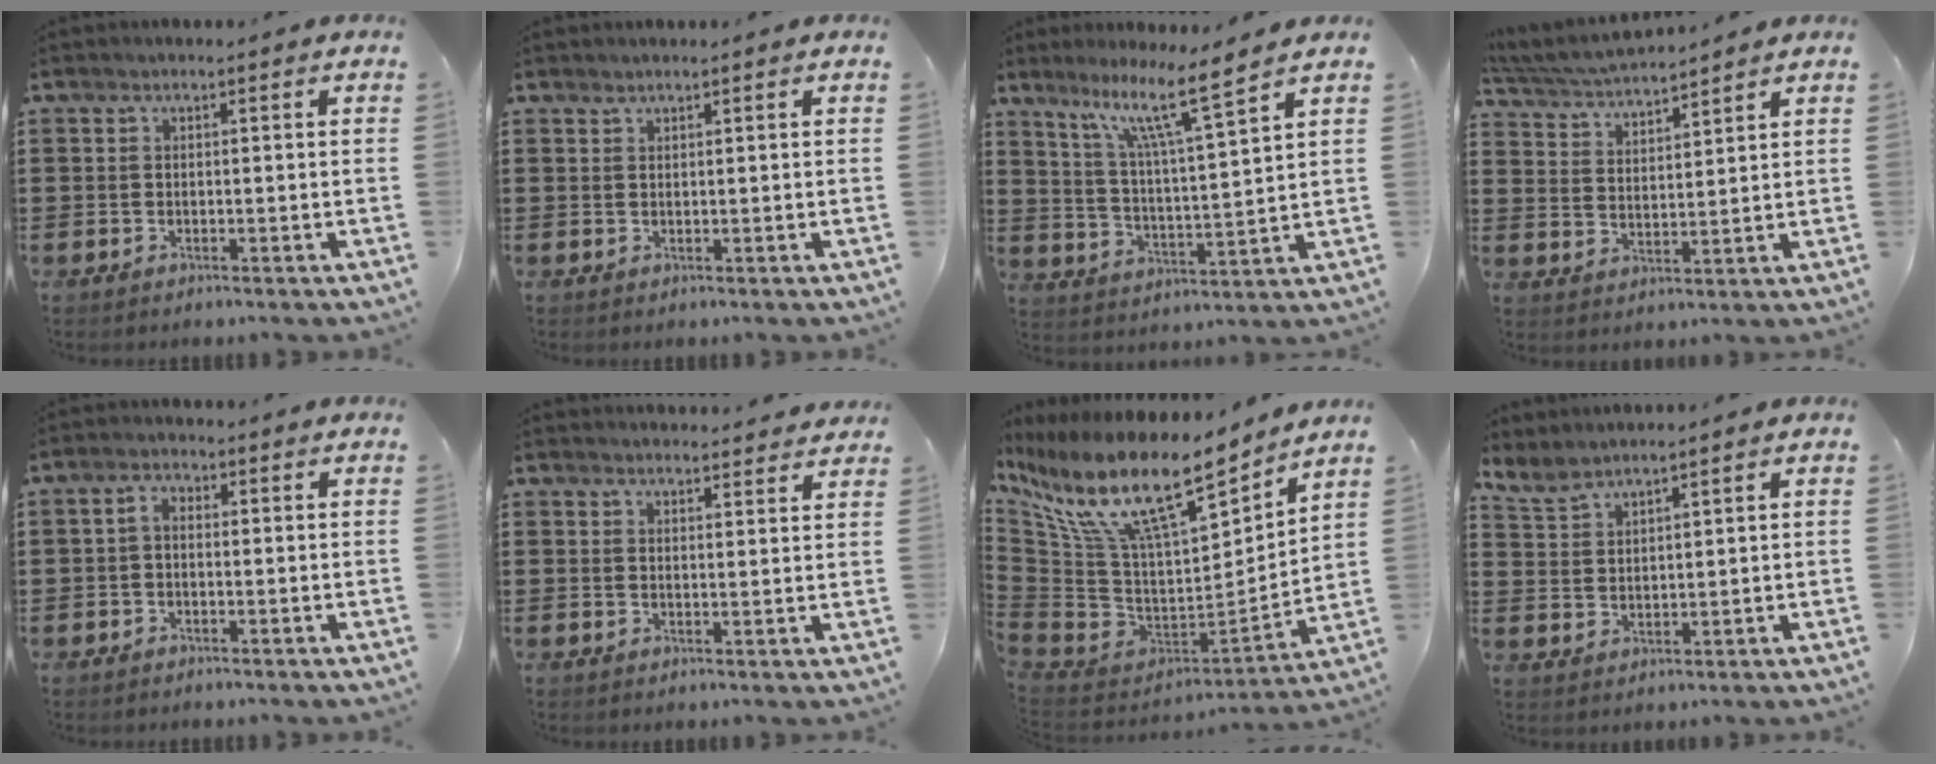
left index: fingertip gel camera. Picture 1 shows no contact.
{"total": 0.9, "force": [0.9, 0.1, 0.0], "torque": [-0.002, -0.001, 0.019]}
{"total": 9.9, "force": [7.3, 0.2, 6.7], "torque": [-0.144, -0.038, 0.122]}
{"total": 4.7, "force": [4.6, -0.1, 0.9], "torque": [-0.038, -0.023, 0.081]}
{"total": 1.9, "force": [-0.3, 1.1, 1.5], "torque": [-0.032, 0.005, -0.009]}
{"total": 3.0, "force": [3.0, 0.0, 0.0], "torque": [0.001, -0.016, 0.054]}
{"total": 16.8, "force": [10.1, 5.1, 12.5], "torque": [-0.267, -0.060, 0.168]}
{"total": 3.8, "force": [3.6, 0.8, 1.0], "torque": [-0.032, -0.012, 0.066]}